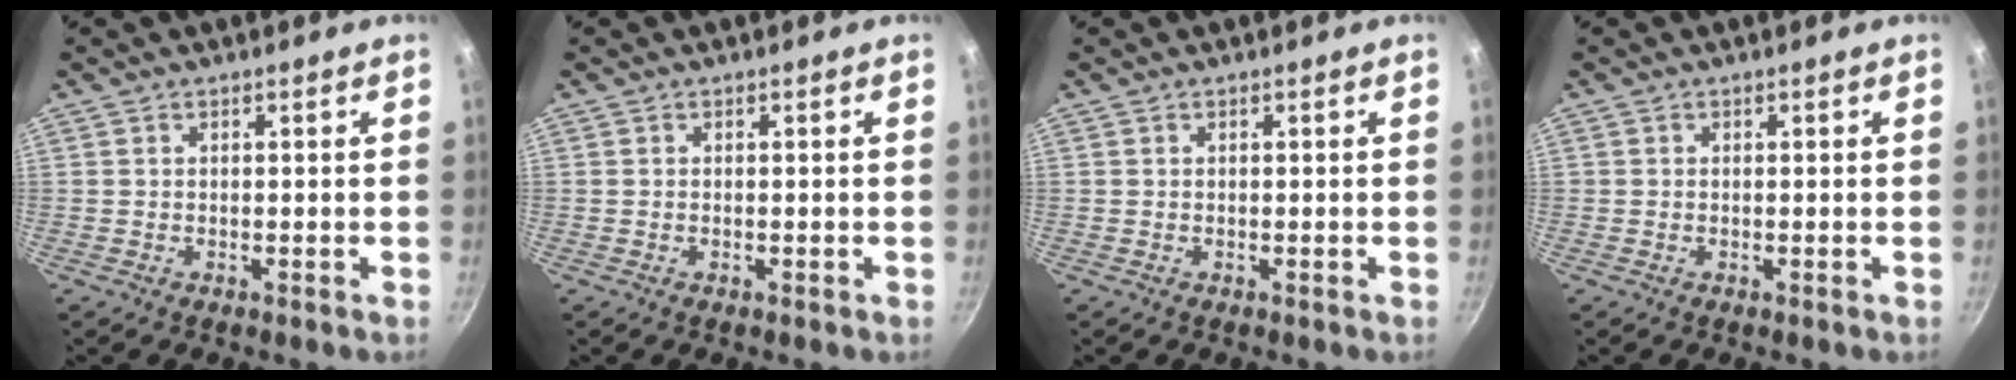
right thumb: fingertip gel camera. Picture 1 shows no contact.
{"total": 0.0}
{"total": 0.0}
{"total": 0.0}